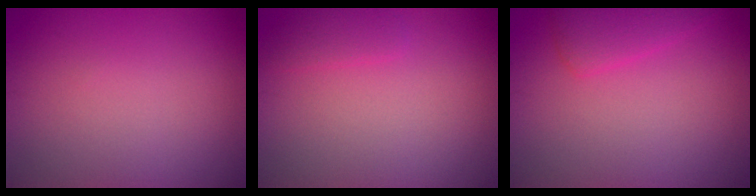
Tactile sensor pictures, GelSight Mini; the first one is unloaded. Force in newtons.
{"total": 1.2, "press": 1.2, "slide": 0.2}
{"total": 2.4, "press": 2.4, "slide": 0.1}